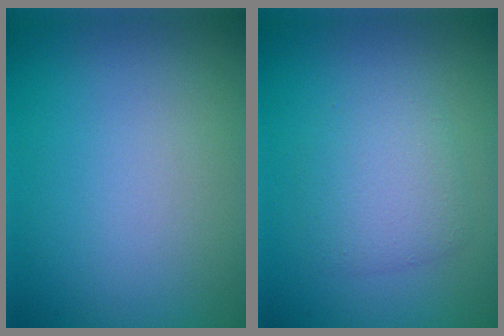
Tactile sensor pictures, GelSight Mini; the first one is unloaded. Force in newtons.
{"total": 3.0, "press": 3.0, "slide": 0.1}